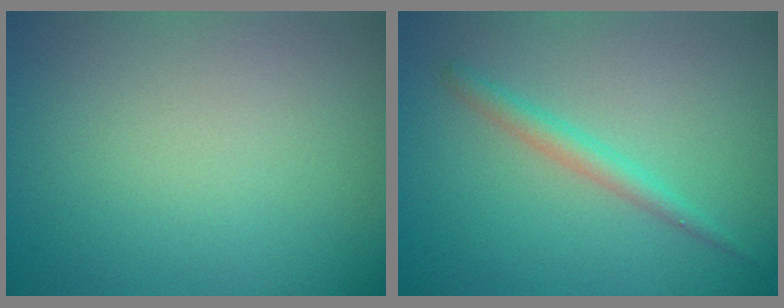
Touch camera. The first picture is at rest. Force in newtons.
{"total": 1.8, "press": 1.8, "slide": 0.1}